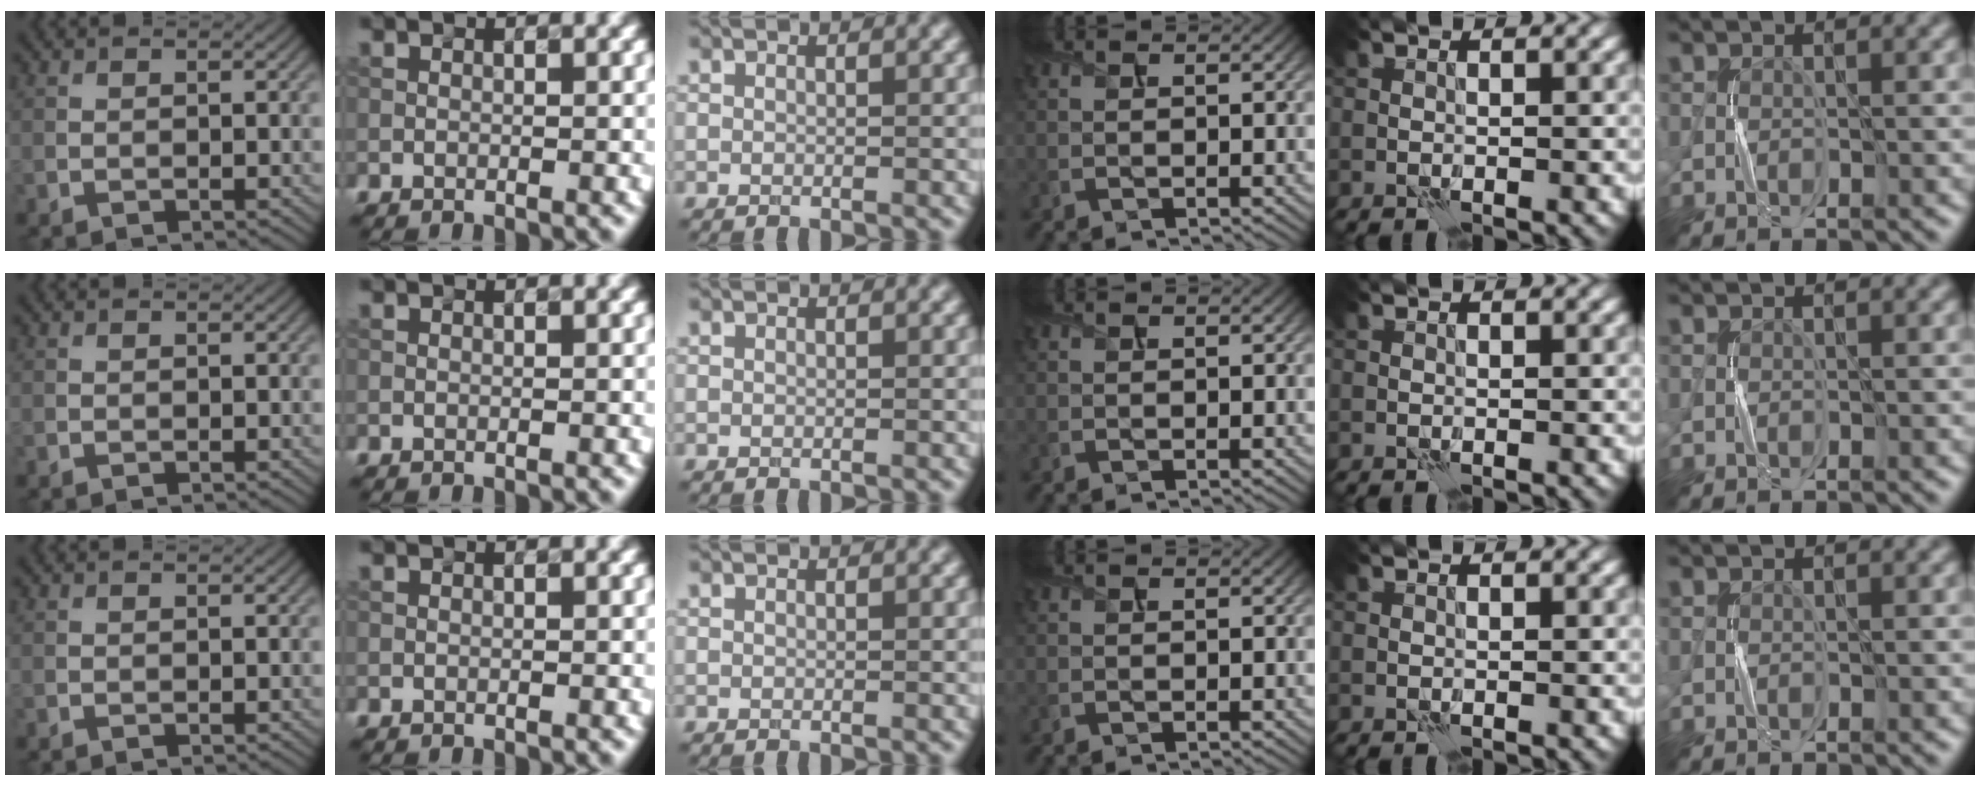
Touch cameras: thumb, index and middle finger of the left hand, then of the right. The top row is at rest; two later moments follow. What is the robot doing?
{"motion": "press", "object": "button"}